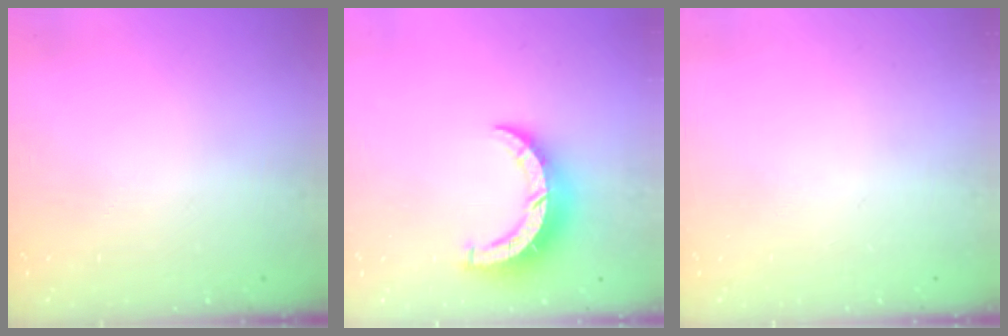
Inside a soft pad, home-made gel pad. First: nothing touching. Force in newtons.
{"total": 10.4, "press": 10.3, "slide": 0.7}
{"total": 0.0}